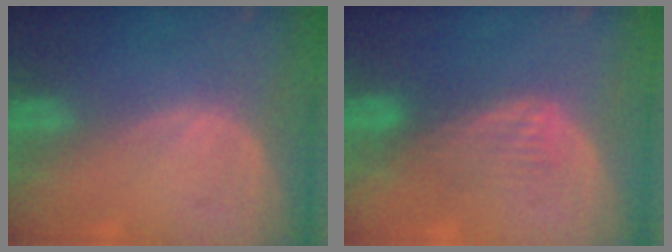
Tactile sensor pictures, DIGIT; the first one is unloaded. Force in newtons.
{"total": 4.2, "press": 3.4, "slide": 2.5}